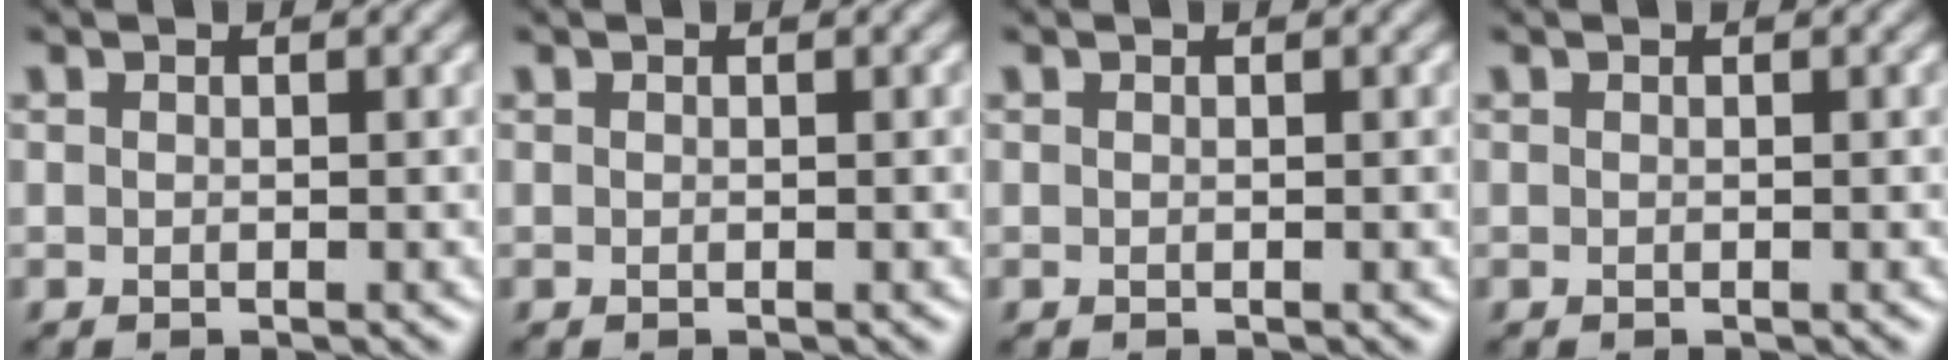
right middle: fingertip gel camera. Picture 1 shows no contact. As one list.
[{"total": 0.0}, {"total": 0.0}, {"total": 0.0}]